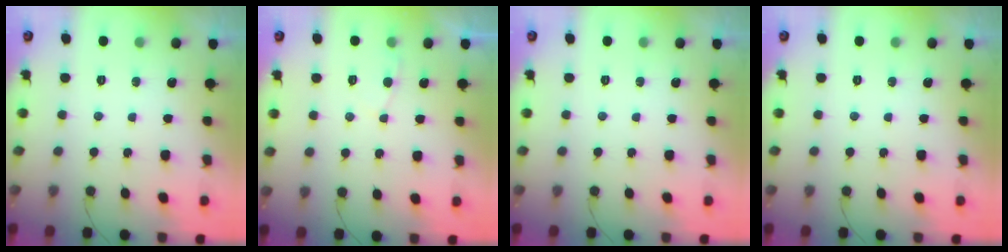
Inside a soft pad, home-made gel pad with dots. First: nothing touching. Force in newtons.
{"total": 3.0, "press": 3.0, "slide": 0.3}
{"total": 0.0}
{"total": 0.0}